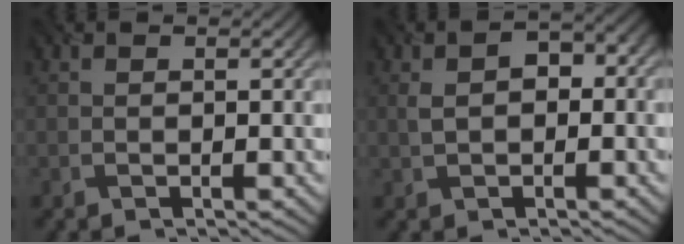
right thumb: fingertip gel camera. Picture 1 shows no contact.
{"total": 3.1, "force": [0.2, 2.0, 2.3], "torque": [-0.050, 0.002, 0.005]}